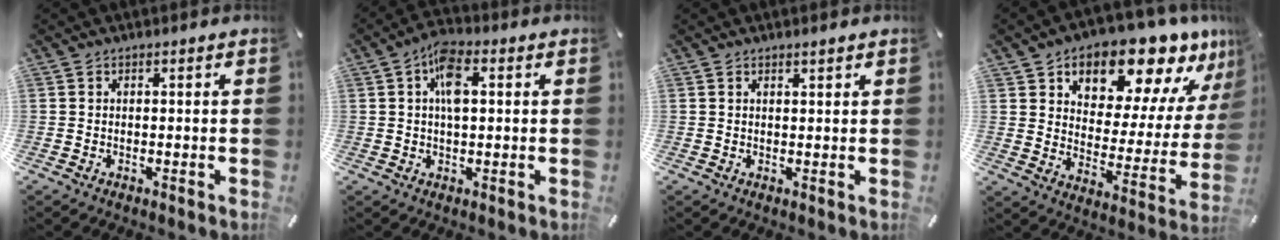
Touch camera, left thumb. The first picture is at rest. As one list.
[{"total": 6.9, "force": [1.8, 3.4, 5.8], "torque": [-0.094, 0.002, 0.026]}, {"total": 1.3, "force": [1.0, 0.3, 0.8], "torque": [-0.015, 0.000, 0.017]}, {"total": 16.0, "force": [12.2, 7.6, 7.0], "torque": [-0.096, -0.106, 0.202]}]